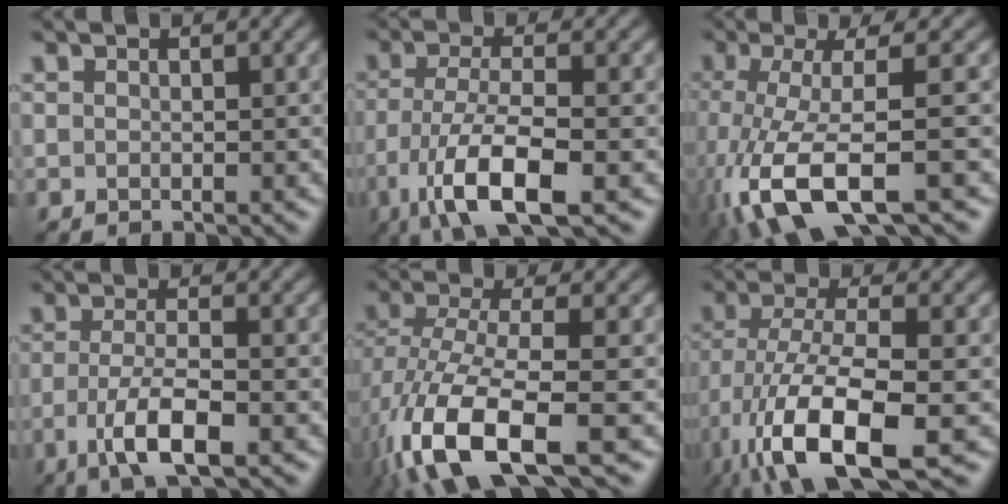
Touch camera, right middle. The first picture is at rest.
{"total": 7.7, "force": [-3.2, 2.3, 6.7], "torque": [-0.129, -0.004, -0.064]}
{"total": 9.6, "force": [-3.3, 2.9, 8.5], "torque": [-0.174, -0.008, -0.064]}
{"total": 4.9, "force": [-1.8, 1.4, 4.4], "torque": [-0.085, -0.002, -0.036]}
{"total": 10.8, "force": [-4.6, 4.1, 8.9], "torque": [-0.188, -0.009, -0.087]}
{"total": 10.7, "force": [-4.8, 3.6, 8.8], "torque": [-0.176, -0.011, -0.091]}